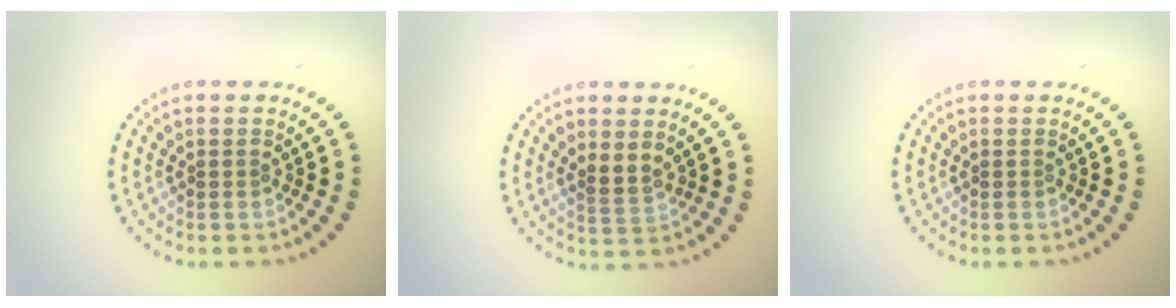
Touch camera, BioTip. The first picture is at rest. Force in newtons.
{"total": 1.7, "press": 1.5, "slide": 0.8}
{"total": 0.0}